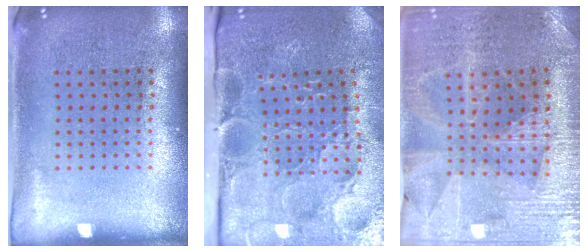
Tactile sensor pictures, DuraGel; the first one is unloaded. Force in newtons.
{"total": 3.8, "press": 3.7, "slide": 0.9}
{"total": 2.9, "press": 2.9, "slide": 0.6}